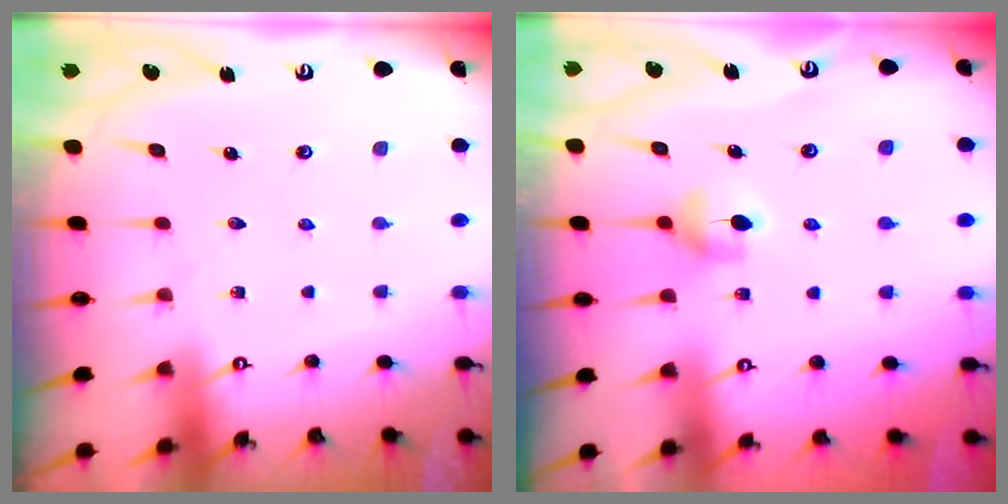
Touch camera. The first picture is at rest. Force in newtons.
{"total": 5.9, "press": 5.9, "slide": 0.8}